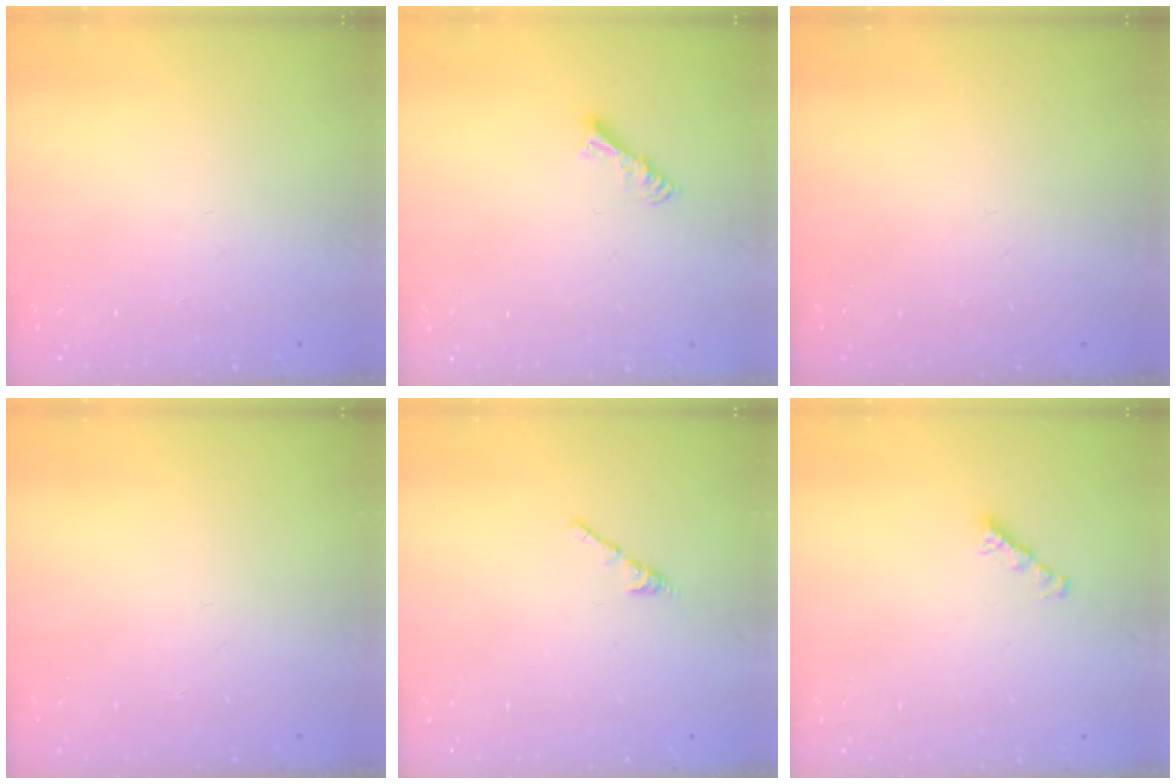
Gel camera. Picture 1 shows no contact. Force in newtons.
{"total": 4.4, "press": 4.4, "slide": 0.6}
{"total": 0.0}
{"total": 0.0}
{"total": 2.7, "press": 2.7, "slide": 0.7}
{"total": 2.7, "press": 2.6, "slide": 0.7}